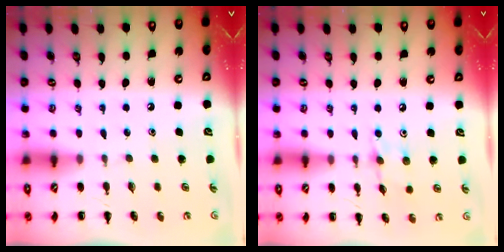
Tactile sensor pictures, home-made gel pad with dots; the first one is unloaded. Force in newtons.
{"total": 5.5, "press": 5.5, "slide": 1.0}